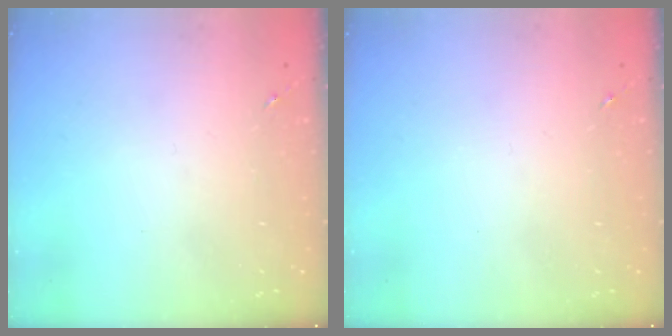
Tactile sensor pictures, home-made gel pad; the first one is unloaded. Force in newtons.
{"total": 0.0}